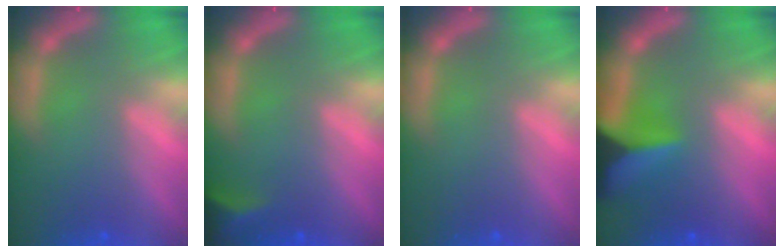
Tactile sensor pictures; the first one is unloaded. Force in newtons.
{"total": 2.9}
{"total": 0.0}
{"total": 7.9}